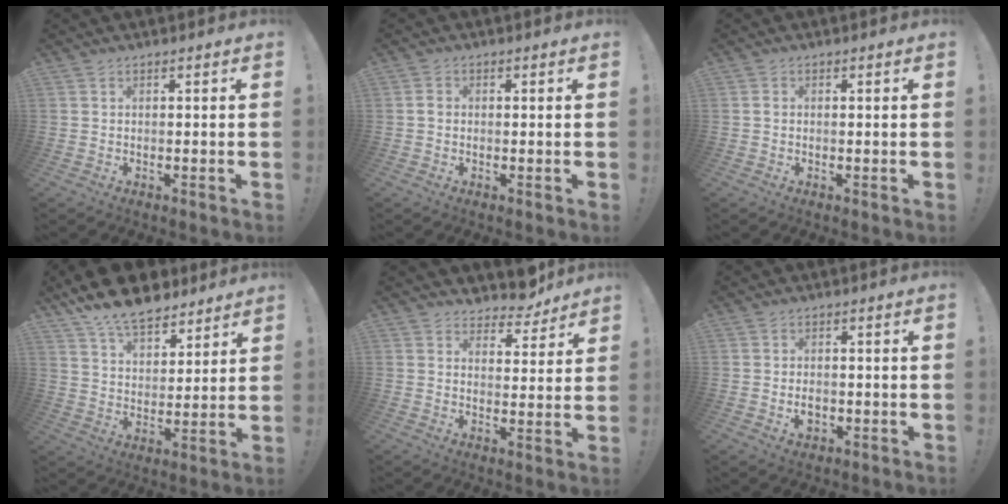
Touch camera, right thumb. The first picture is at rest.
{"total": 1.7, "force": [0.1, 1.3, 1.0], "torque": [-0.011, 0.002, 0.000]}
{"total": 0.8, "force": [0.1, 0.6, 0.5], "torque": [-0.002, 0.001, -0.001]}
{"total": 13.6, "force": [10.6, 6.6, 5.3], "torque": [-0.093, -0.073, 0.198]}
{"total": 6.9, "force": [6.3, 2.5, 1.3], "torque": [-0.006, -0.060, 0.111]}
{"total": 3.0, "force": [-0.6, 2.2, 1.9], "torque": [-0.016, -0.003, -0.011]}